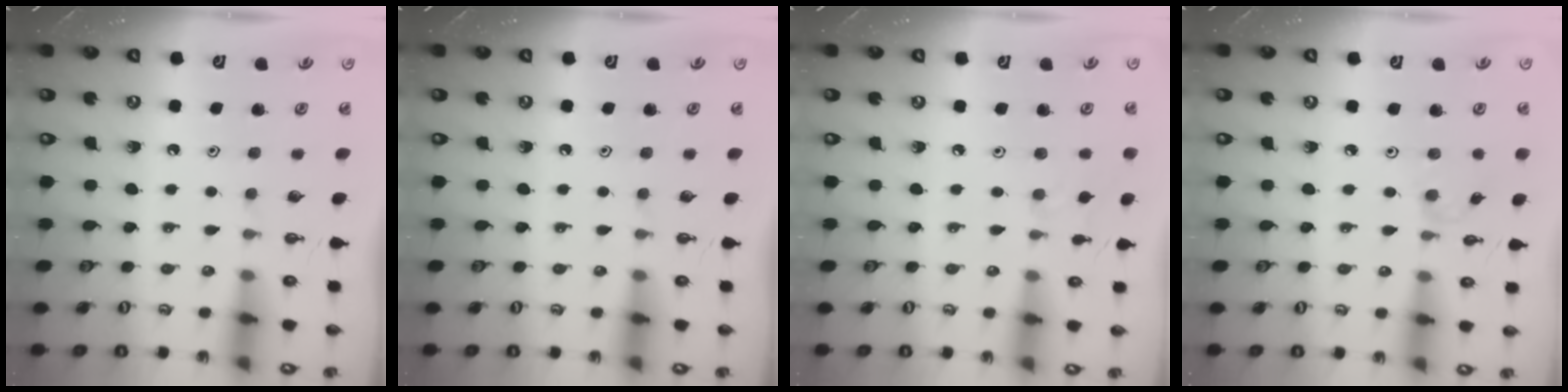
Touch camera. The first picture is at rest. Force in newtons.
{"total": 0.0}
{"total": 2.6, "press": 2.6, "slide": 0.5}
{"total": 1.6, "press": 1.5, "slide": 0.4}